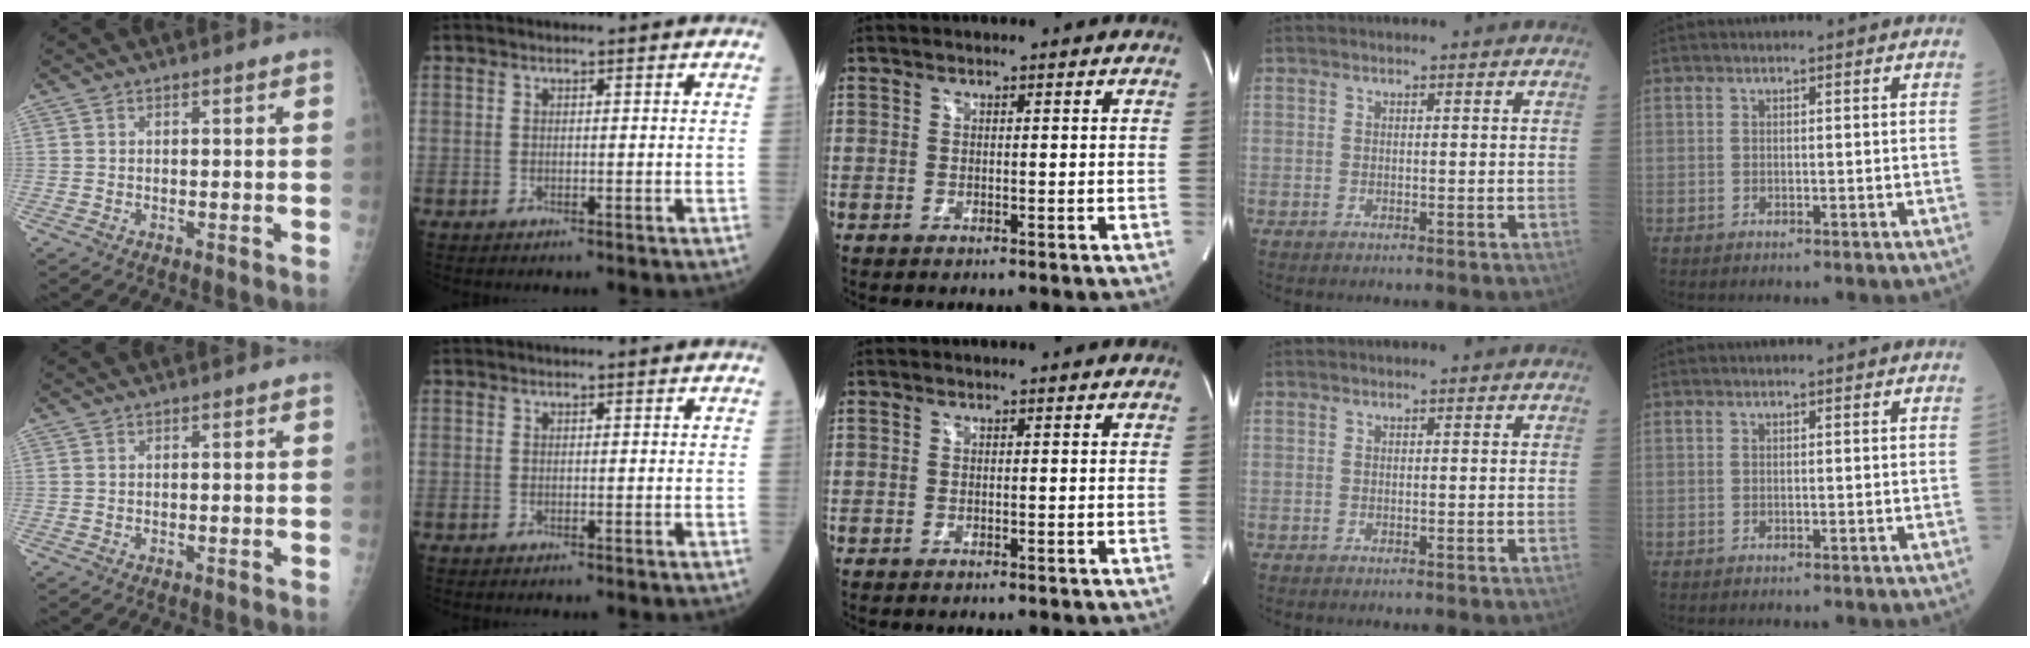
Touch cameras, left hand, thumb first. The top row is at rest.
{}